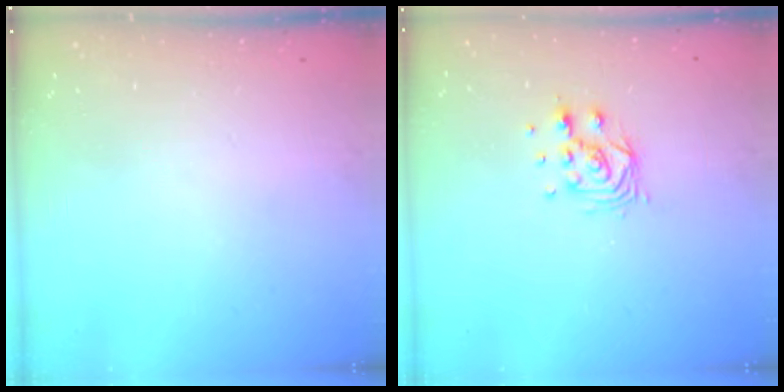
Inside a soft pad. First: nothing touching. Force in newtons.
{"total": 8.2, "press": 8.2, "slide": 0.6}